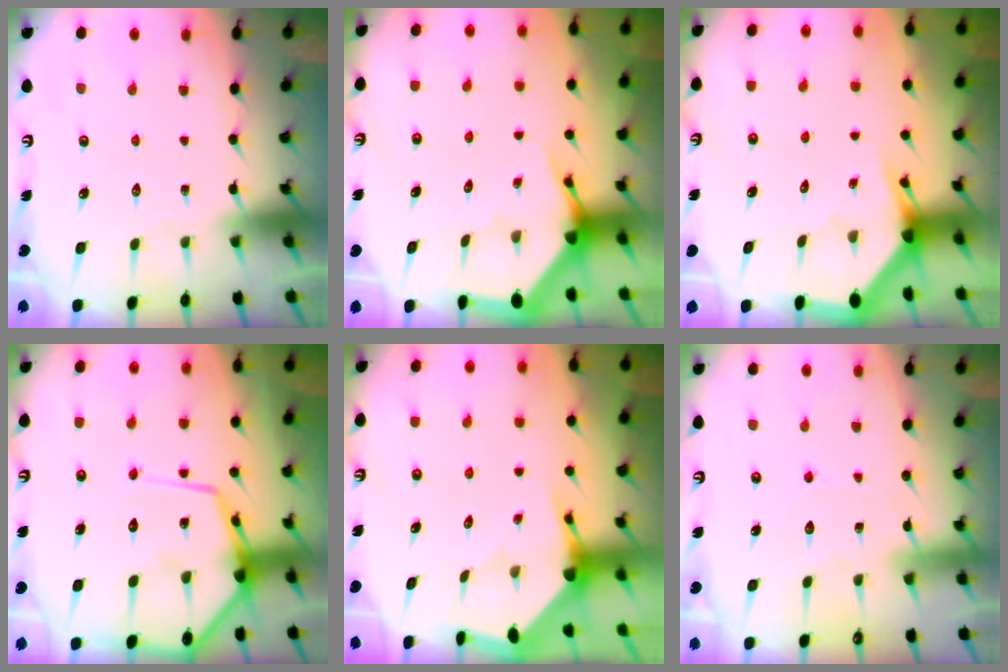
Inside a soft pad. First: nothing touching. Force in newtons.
{"total": 3.7, "press": 3.7, "slide": 0.5}
{"total": 2.7, "press": 2.7, "slide": 0.1}
{"total": 14.1, "press": 14.1, "slide": 1.3}
{"total": 3.5, "press": 3.5, "slide": 0.5}
{"total": 4.5, "press": 4.4, "slide": 0.6}